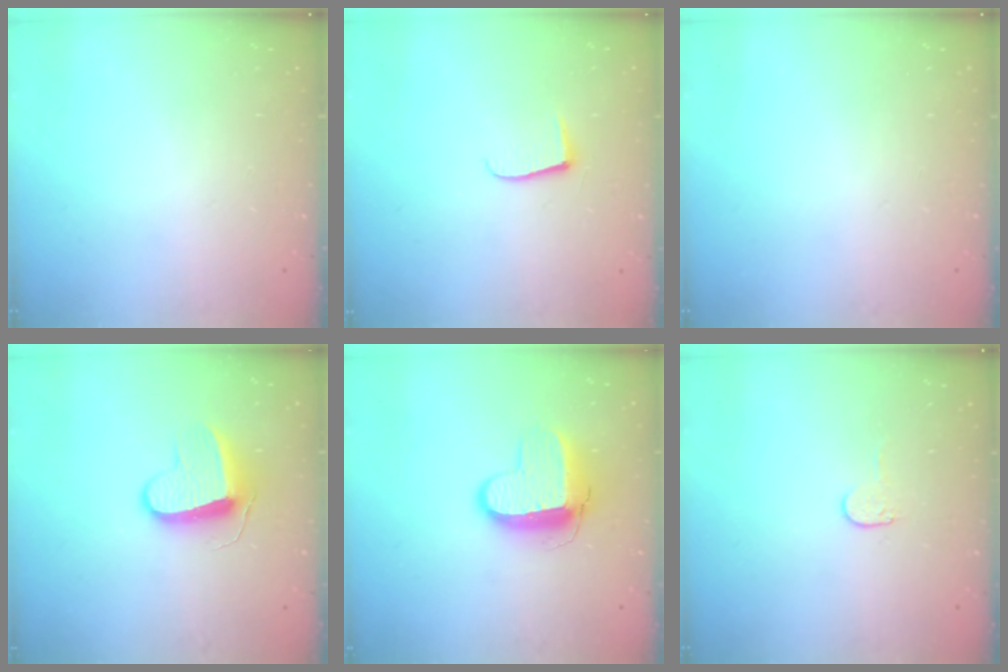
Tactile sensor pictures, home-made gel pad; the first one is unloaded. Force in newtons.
{"total": 5.1, "press": 5.0, "slide": 0.6}
{"total": 0.0}
{"total": 9.3, "press": 9.3, "slide": 0.5}
{"total": 10.3, "press": 10.2, "slide": 1.0}
{"total": 4.5, "press": 4.5, "slide": 0.5}